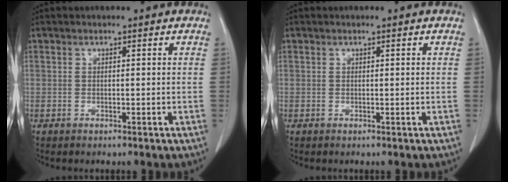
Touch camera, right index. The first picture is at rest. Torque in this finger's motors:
{"motor_torque": [-0.06, 0.01, 0.02, 0.02]}